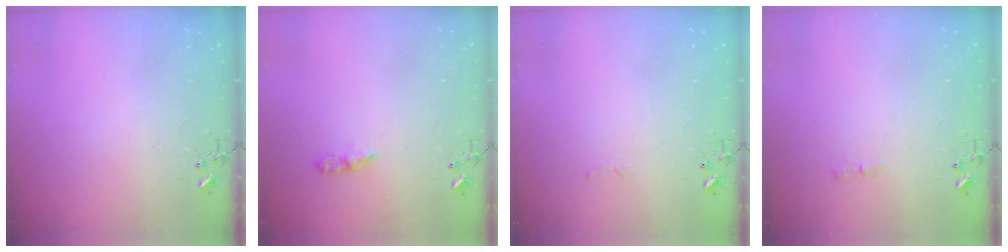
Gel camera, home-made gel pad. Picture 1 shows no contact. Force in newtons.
{"total": 5.1, "press": 5.1, "slide": 0.6}
{"total": 2.8, "press": 2.8, "slide": 0.4}
{"total": 3.9, "press": 3.9, "slide": 0.5}